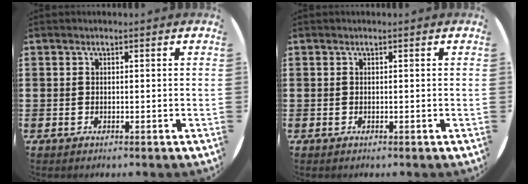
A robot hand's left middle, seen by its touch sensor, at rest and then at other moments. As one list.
[{"total": 0.0}]